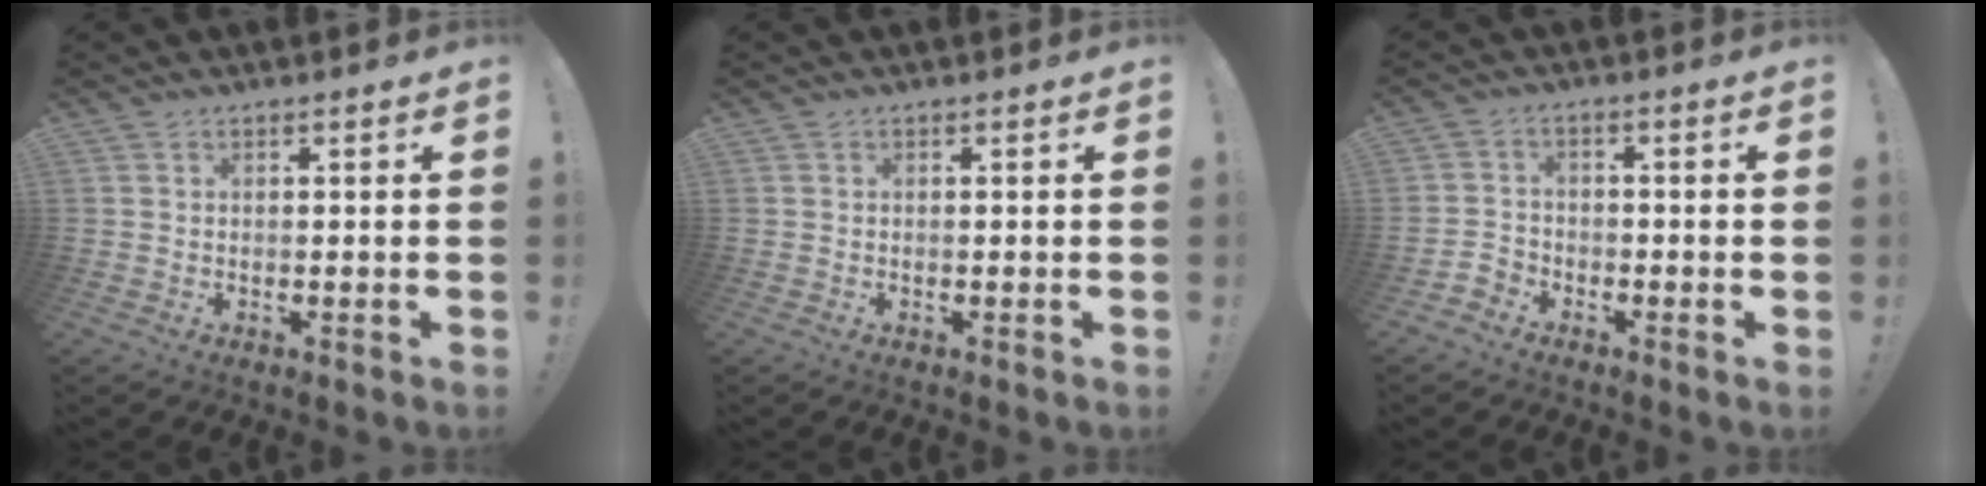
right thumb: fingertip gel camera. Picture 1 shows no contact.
{"total": 0.0}
{"total": 3.7, "force": [-3.2, 1.7, 0.7], "torque": [-0.021, 0.008, -0.063]}